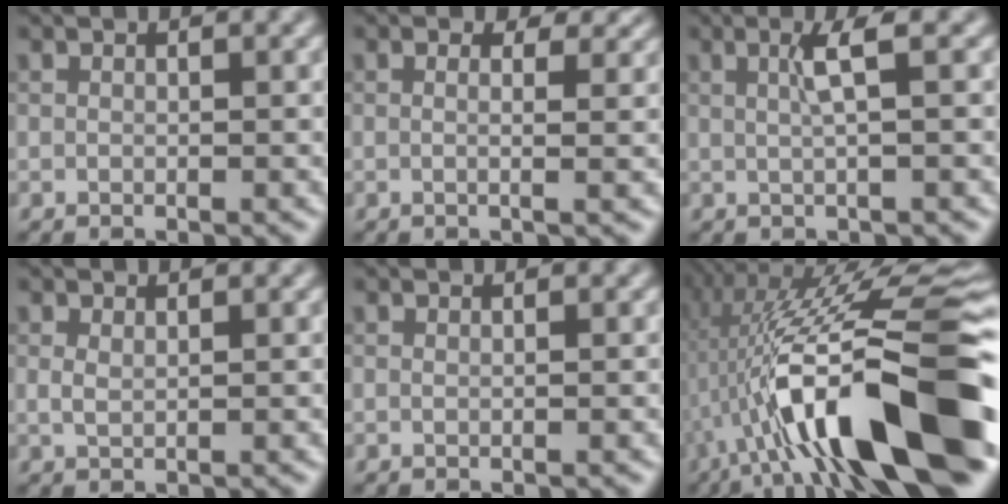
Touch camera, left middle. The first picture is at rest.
{"total": 4.1, "force": [1.7, 2.0, 3.1], "torque": [-0.023, 0.016, -0.009]}
{"total": 2.5, "force": [0.6, 0.4, 2.4], "torque": [-0.045, 0.005, 0.008]}
{"total": 0.8, "force": [0.4, 0.3, 0.7], "torque": [-0.015, -0.001, 0.009]}
{"total": 0.6, "force": [0.2, 0.2, 0.5], "torque": [-0.004, -0.001, -0.005]}
{"total": 16.6, "force": [-3.9, 4.0, 15.6], "torque": [-0.257, 0.027, -0.062]}